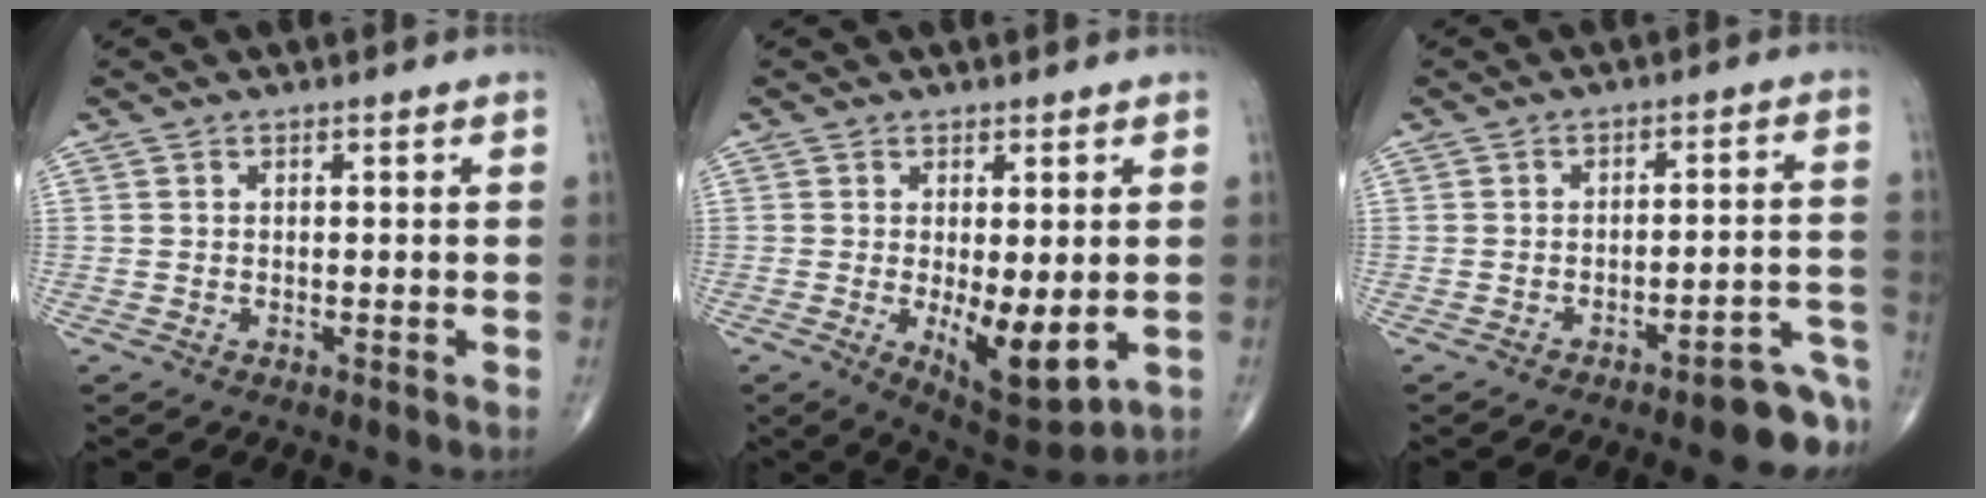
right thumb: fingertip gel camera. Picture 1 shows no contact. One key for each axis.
{"total": 9.5, "fx": -1.5, "fy": 3.6, "fz": 8.7, "tx": -0.124, "ty": -0.028, "tz": -0.010}
{"total": 8.4, "fx": -6.4, "fy": 1.9, "fz": 5.1, "tx": -0.038, "ty": 0.064, "tz": -0.081}